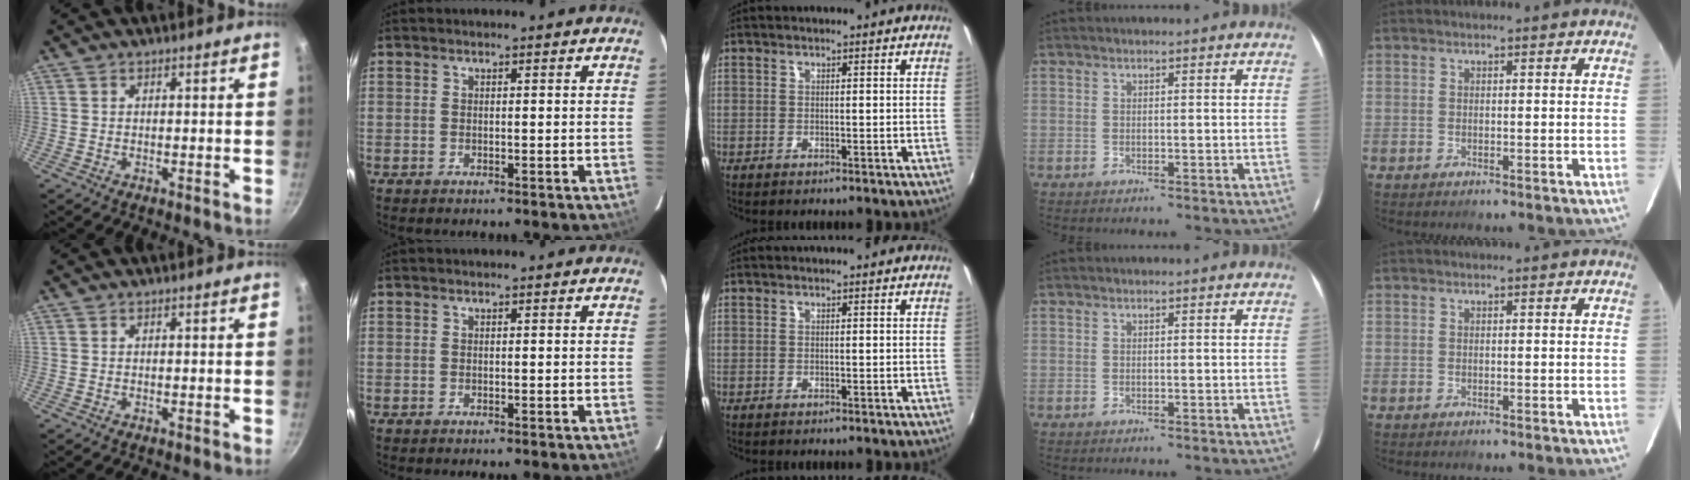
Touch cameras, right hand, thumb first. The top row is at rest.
{}